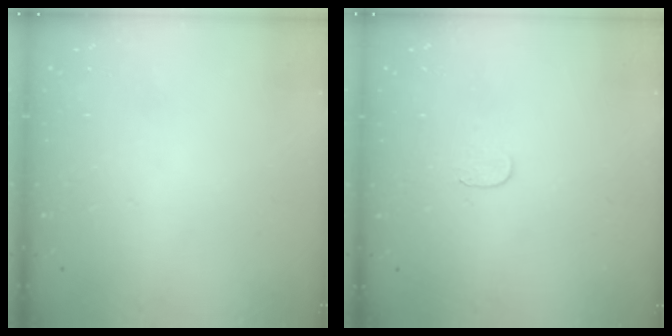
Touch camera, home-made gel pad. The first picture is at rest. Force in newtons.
{"total": 3.7, "press": 3.7, "slide": 0.4}